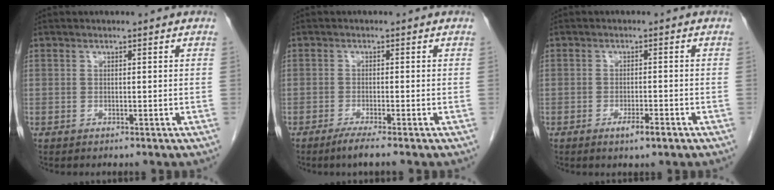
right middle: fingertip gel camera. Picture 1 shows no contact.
{"total": 2.4, "force": [-1.8, -0.5, 1.6], "torque": [-0.037, -0.007, -0.037]}
{"total": 2.8, "force": [-1.6, 0.4, 2.2], "torque": [-0.033, 0.000, -0.023]}